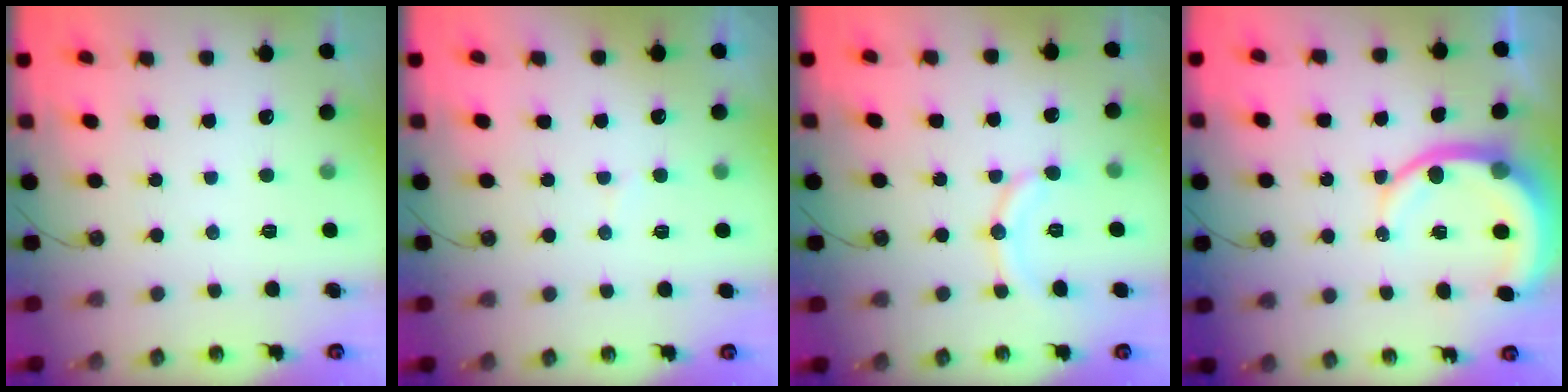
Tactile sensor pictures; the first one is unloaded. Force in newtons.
{"total": 5.3, "press": 5.3, "slide": 0.4}
{"total": 9.1, "press": 9.1, "slide": 0.0}
{"total": 10.7, "press": 10.6, "slide": 1.5}